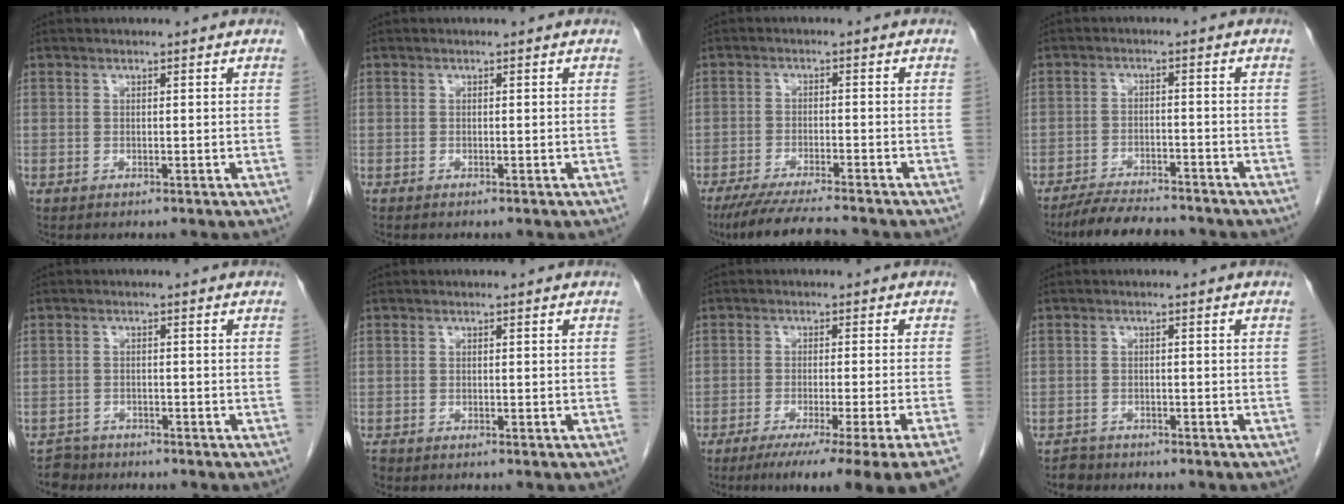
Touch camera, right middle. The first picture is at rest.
{"total": 0.0}
{"total": 9.3, "force": [-8.2, 0.0, 4.4], "torque": [-0.069, -0.028, -0.132]}
{"total": 8.7, "force": [-7.9, 1.5, 3.3], "torque": [-0.052, -0.012, -0.125]}
{"total": 2.8, "force": [-2.4, 1.4, -0.7], "torque": [0.008, 0.002, -0.041]}
{"total": 1.0, "force": [-0.8, 0.5, 0.1], "torque": [-0.010, -0.001, -0.015]}
{"total": 14.6, "force": [-11.2, -2.1, 9.1], "torque": [-0.087, -0.043, -0.160]}
{"total": 2.0, "force": [-1.6, 1.0, -0.5], "torque": [0.002, 0.002, -0.029]}